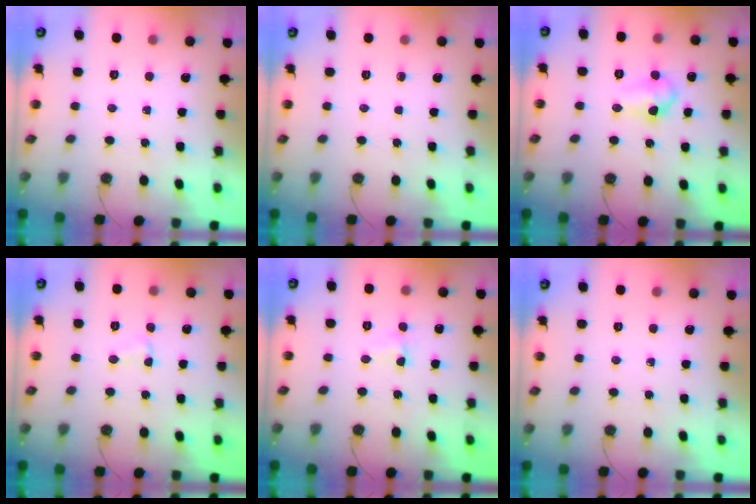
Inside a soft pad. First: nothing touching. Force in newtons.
{"total": 0.0}
{"total": 7.4, "press": 7.3, "slide": 1.3}
{"total": 1.8, "press": 1.7, "slide": 0.4}
{"total": 1.6, "press": 1.4, "slide": 0.6}
{"total": 0.0}